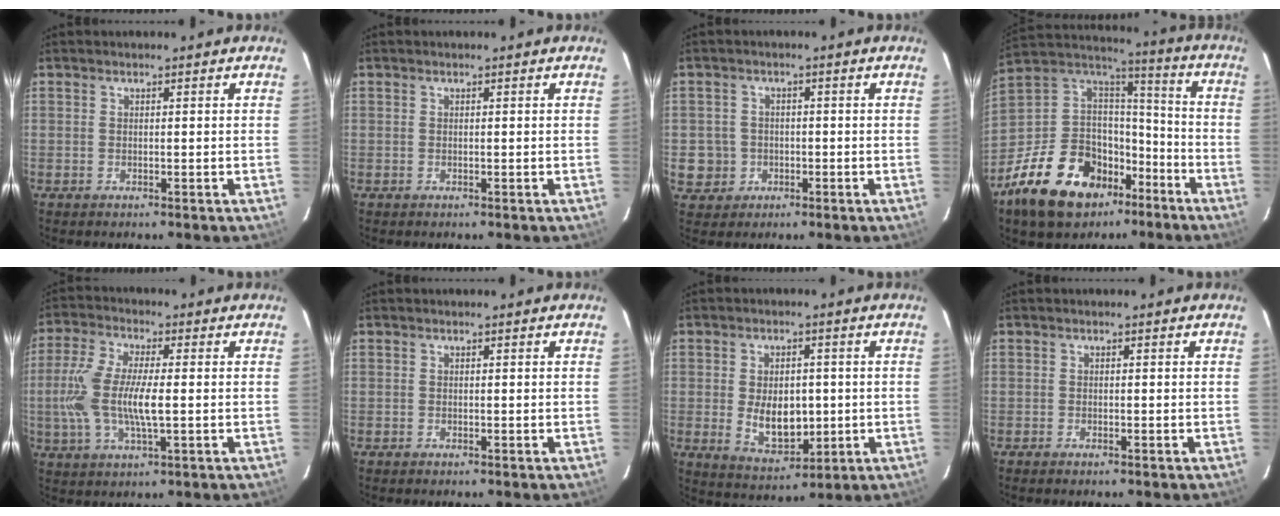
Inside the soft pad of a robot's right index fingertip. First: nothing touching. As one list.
[{"total": 0.0}, {"total": 5.5, "force": [-1.1, 5.4, 0.6], "torque": [-0.025, 0.022, -0.007]}, {"total": 24.2, "force": [-13.9, 15.1, 12.9], "torque": [-0.286, 0.026, -0.222]}, {"total": 11.9, "force": [-0.9, 3.8, 11.2], "torque": [-0.238, 0.000, -0.020]}, {"total": 0.0}, {"total": 9.1, "force": [-0.7, 5.7, 7.1], "torque": [-0.133, -0.009, 0.004]}, {"total": 0.7, "force": [-0.6, 0.2, 0.2], "torque": [-0.006, -0.002, -0.012]}]